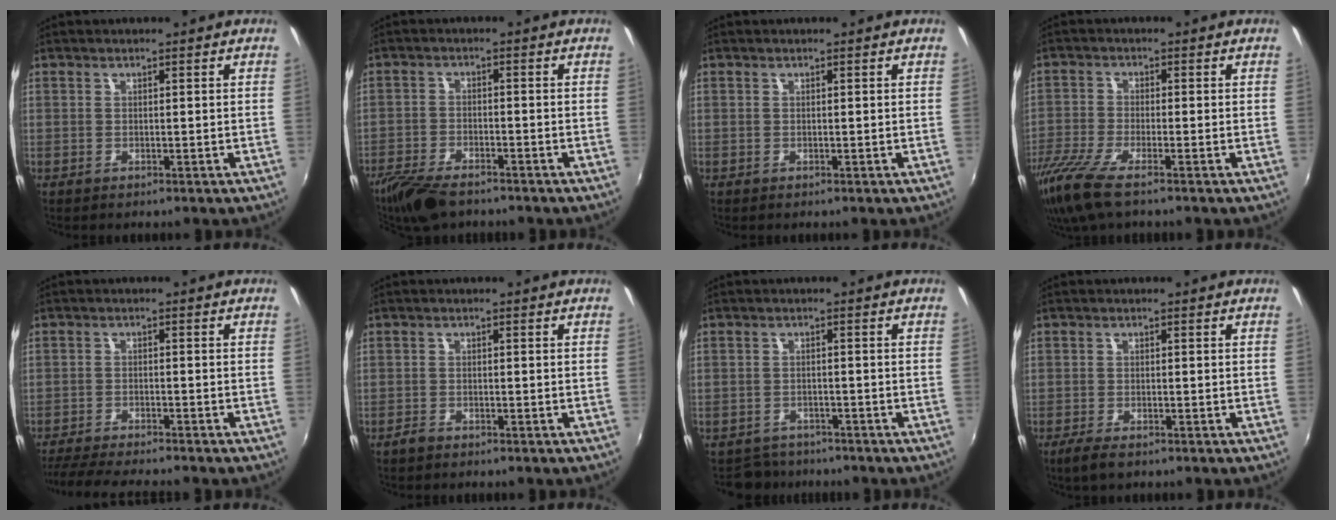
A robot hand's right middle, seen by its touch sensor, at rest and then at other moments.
{"total": 9.0, "force": [-7.3, 2.9, 4.4], "torque": [-0.115, -0.023, -0.137]}
{"total": 0.0}
{"total": 9.5, "force": [-6.9, 1.6, 6.4], "torque": [-0.154, -0.037, -0.135]}
{"total": 9.6, "force": [-8.7, 0.5, 4.1], "torque": [-0.099, -0.018, -0.142]}
{"total": 1.4, "force": [-1.3, 0.5, 0.4], "torque": [-0.012, 0.001, -0.025]}
{"total": 4.4, "force": [-3.9, 2.1, 0.1], "torque": [-0.017, 0.001, -0.064]}
{"total": 3.1, "force": [-2.2, 1.1, 1.9], "torque": [-0.047, -0.008, -0.043]}